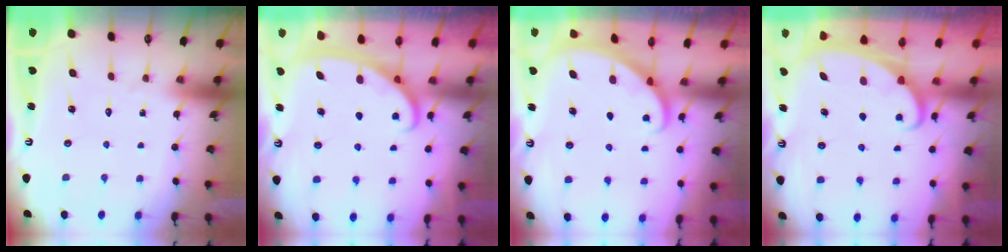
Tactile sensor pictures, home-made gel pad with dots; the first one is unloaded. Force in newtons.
{"total": 2.8, "press": 2.8, "slide": 0.4}
{"total": 1.9, "press": 1.9, "slide": 0.1}
{"total": 2.0, "press": 2.0, "slide": 0.3}